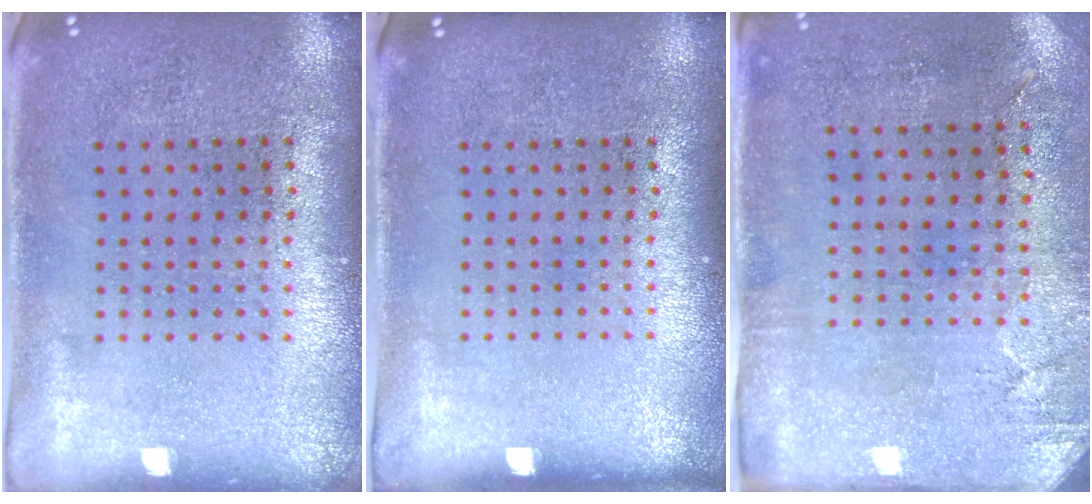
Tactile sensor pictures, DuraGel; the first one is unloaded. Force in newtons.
{"total": 0.0}
{"total": 2.8, "press": 2.3, "slide": 1.7}